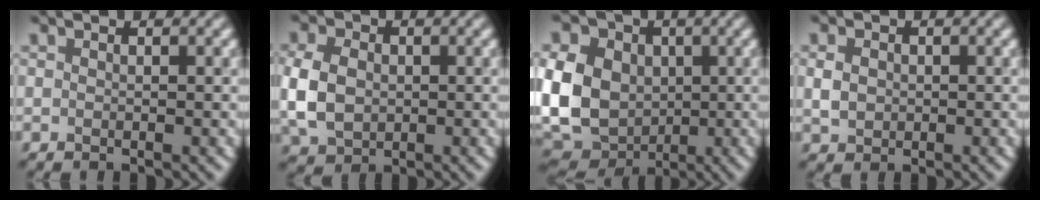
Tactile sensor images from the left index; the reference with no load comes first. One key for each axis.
{"total": 5.5, "fx": -0.1, "fy": 4.4, "fz": 3.4, "tx": -0.095, "ty": -0.001, "tz": -0.005}
{"total": 11.5, "fx": 0.7, "fy": 9.2, "fz": 6.8, "tx": -0.157, "ty": -0.002, "tz": 0.013}
{"total": 1.9, "fx": 0.2, "fy": 1.6, "fz": 0.9, "tx": -0.022, "ty": 0.000, "tz": 0.001}